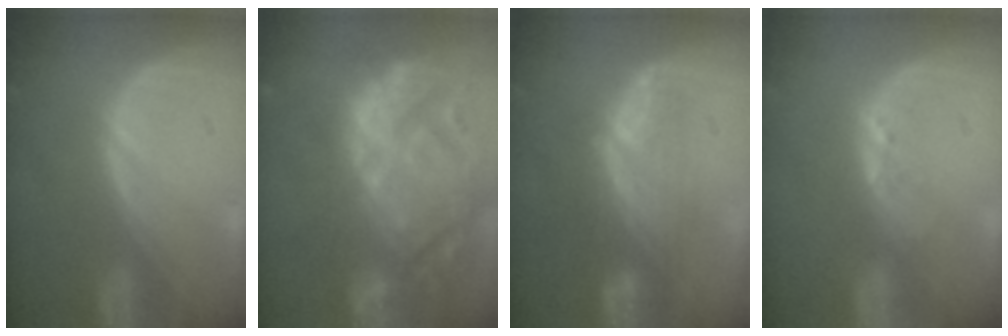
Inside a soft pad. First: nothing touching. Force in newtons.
{"total": 15.4, "press": 13.1, "slide": 8.0}
{"total": 5.4, "press": 5.3, "slide": 1.5}
{"total": 1.6, "press": 1.5, "slide": 0.3}